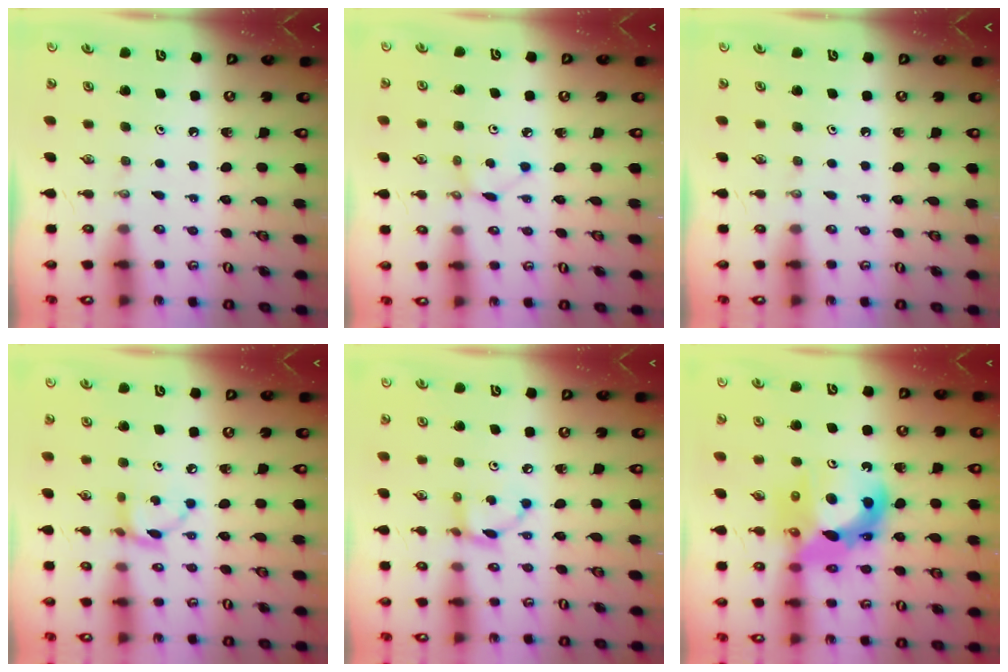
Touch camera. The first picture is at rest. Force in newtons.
{"total": 2.2, "press": 2.2, "slide": 0.3}
{"total": 0.0}
{"total": 6.2, "press": 6.2, "slide": 0.3}
{"total": 5.2, "press": 5.2, "slide": 0.2}
{"total": 14.5, "press": 14.4, "slide": 1.7}